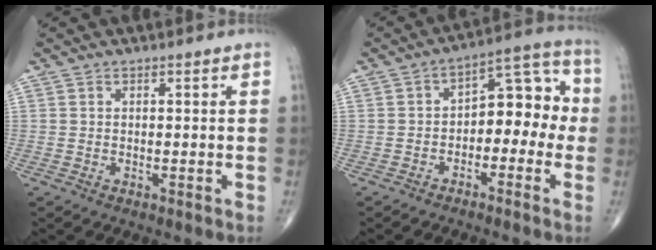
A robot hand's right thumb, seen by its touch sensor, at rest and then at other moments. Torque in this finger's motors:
{"motor_torque": [-0.05, 0.34, 0.64, 0.04, 0.02]}